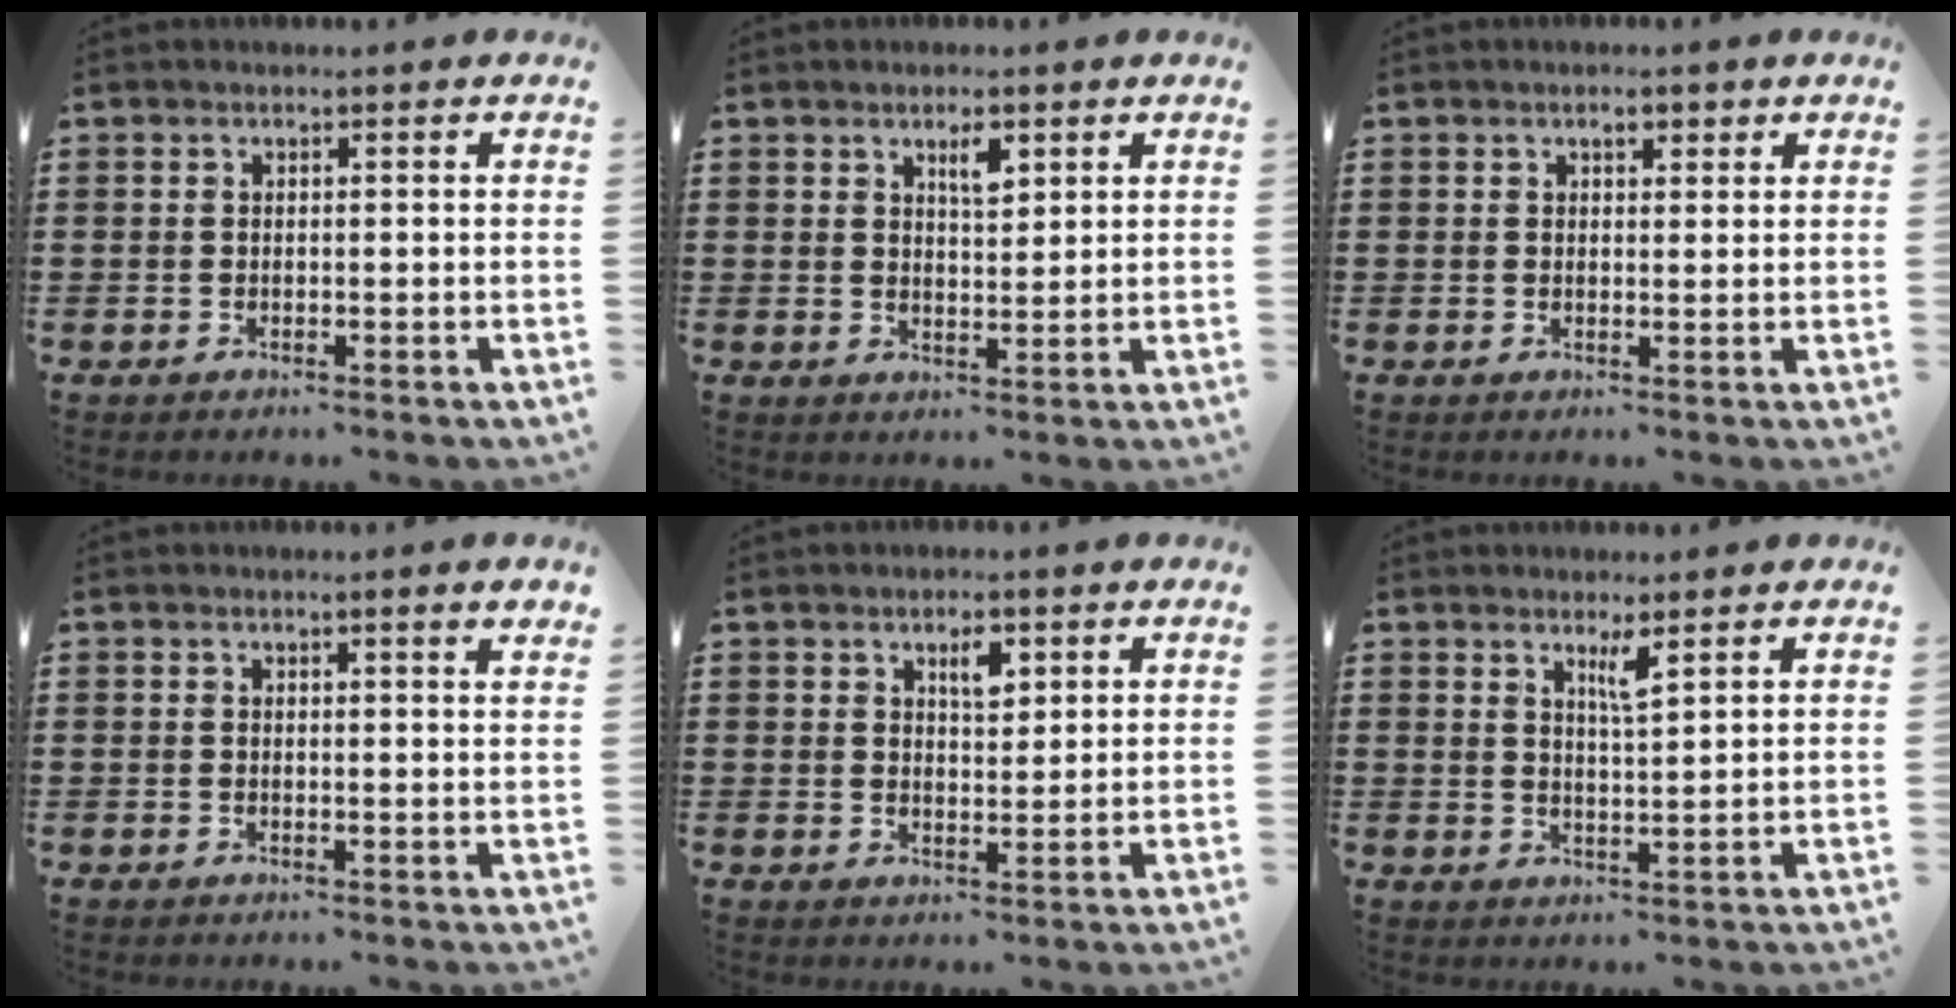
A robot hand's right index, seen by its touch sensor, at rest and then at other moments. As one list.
[{"total": 3.0, "force": [1.8, 1.0, 2.2], "torque": [-0.032, -0.001, 0.027]}, {"total": 1.7, "force": [1.0, 0.8, 1.1], "torque": [-0.016, 0.001, 0.015]}, {"total": 1.1, "force": [0.9, -0.3, 0.6], "torque": [-0.012, -0.003, 0.017]}, {"total": 3.2, "force": [1.8, 1.3, 2.3], "torque": [-0.034, 0.000, 0.027]}, {"total": 2.9, "force": [2.0, 0.2, 2.2], "torque": [-0.038, -0.003, 0.031]}]